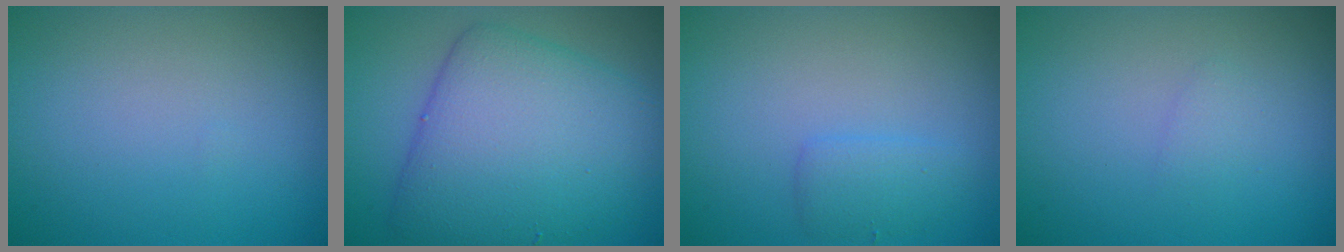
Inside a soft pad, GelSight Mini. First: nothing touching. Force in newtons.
{"total": 9.2, "press": 9.2, "slide": 0.3}
{"total": 1.7, "press": 1.7, "slide": 0.1}
{"total": 0.8, "press": 0.8, "slide": 0.1}